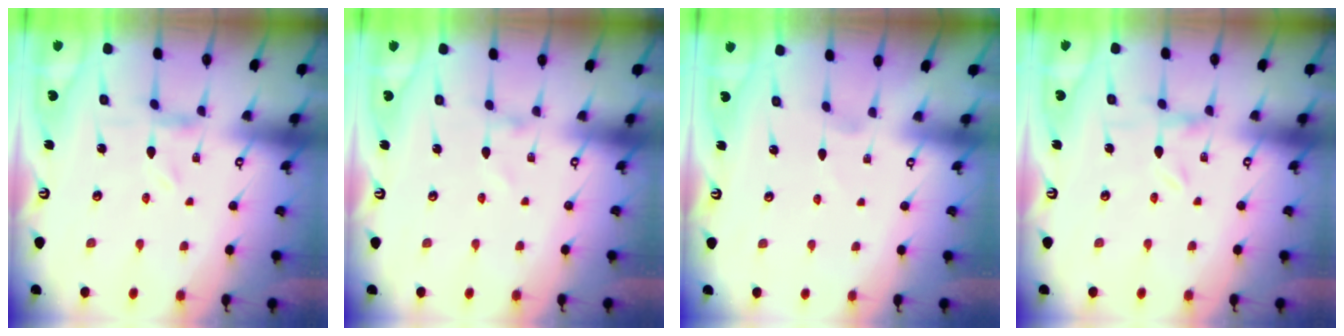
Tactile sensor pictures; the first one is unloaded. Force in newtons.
{"total": 1.0, "press": 1.0, "slide": 0.1}
{"total": 0.9, "press": 0.9, "slide": 0.1}
{"total": 0.0}